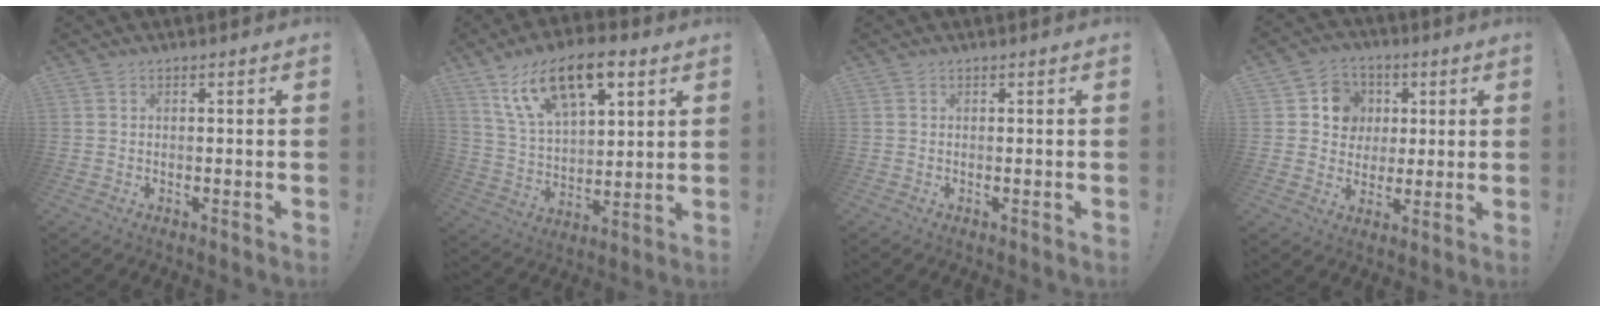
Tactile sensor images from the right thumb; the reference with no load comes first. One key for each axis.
{"total": 17.4, "fx": 10.1, "fy": 8.6, "fz": 11.2, "tx": -0.196, "ty": -0.044, "tz": 0.182}
{"total": 0.0}
{"total": 9.6, "fx": 2.0, "fy": 8.9, "fz": 2.7, "tx": -0.029, "ty": -0.008, "tz": 0.044}